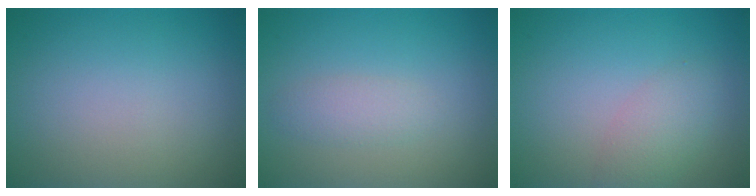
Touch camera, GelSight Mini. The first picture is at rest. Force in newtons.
{"total": 1.6, "press": 1.6, "slide": 0.0}
{"total": 2.4, "press": 2.4, "slide": 0.1}